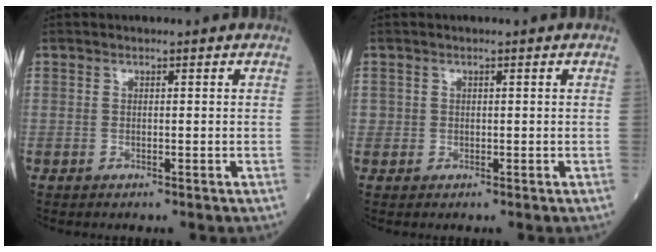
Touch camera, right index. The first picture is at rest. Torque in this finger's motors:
{"motor_torque": [0.05, 0.00, 0.02, 0.02]}